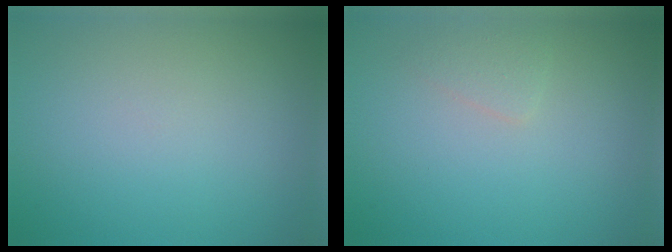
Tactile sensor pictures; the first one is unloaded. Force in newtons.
{"total": 1.0, "press": 1.0, "slide": 0.0}